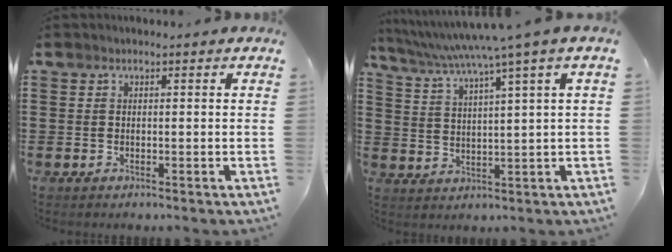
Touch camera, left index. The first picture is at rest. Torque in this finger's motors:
{"motor_torque": [0.59, -0.52, 0.25, 0.12]}